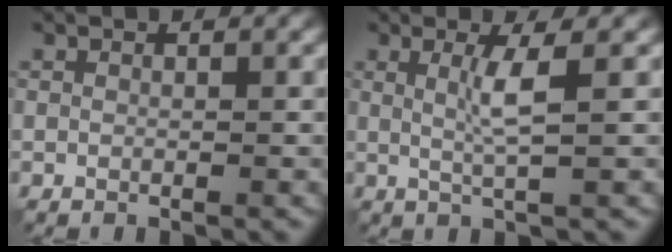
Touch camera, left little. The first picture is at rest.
{"total": 2.7, "force": [0.2, 0.2, 2.7], "torque": [-0.054, -0.004, 0.006]}